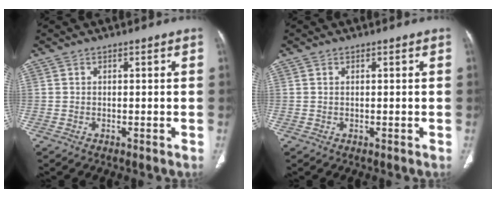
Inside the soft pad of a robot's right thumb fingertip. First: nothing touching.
{"total": 0.0}